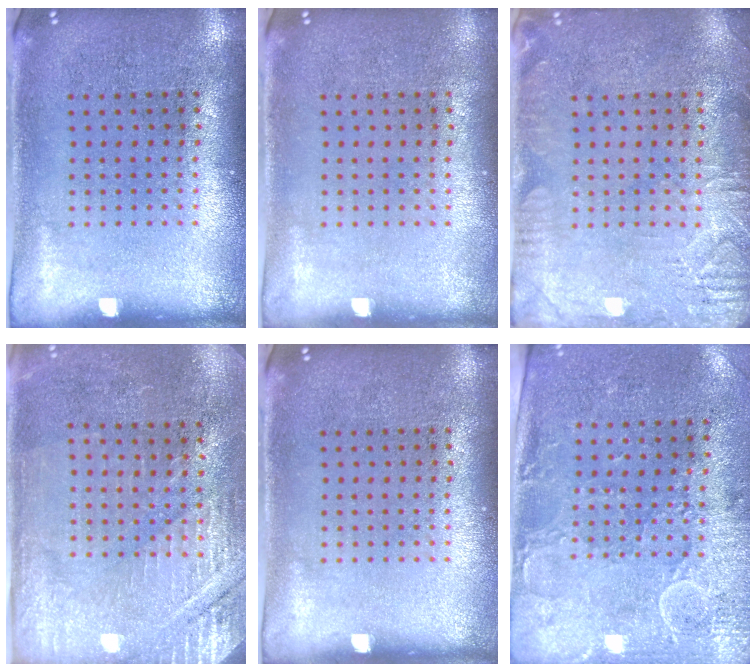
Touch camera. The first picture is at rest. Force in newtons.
{"total": 0.0}
{"total": 3.1, "press": 3.1, "slide": 0.4}
{"total": 2.9, "press": 2.9, "slide": 0.4}
{"total": 0.0}
{"total": 3.0, "press": 2.4, "slide": 1.7}